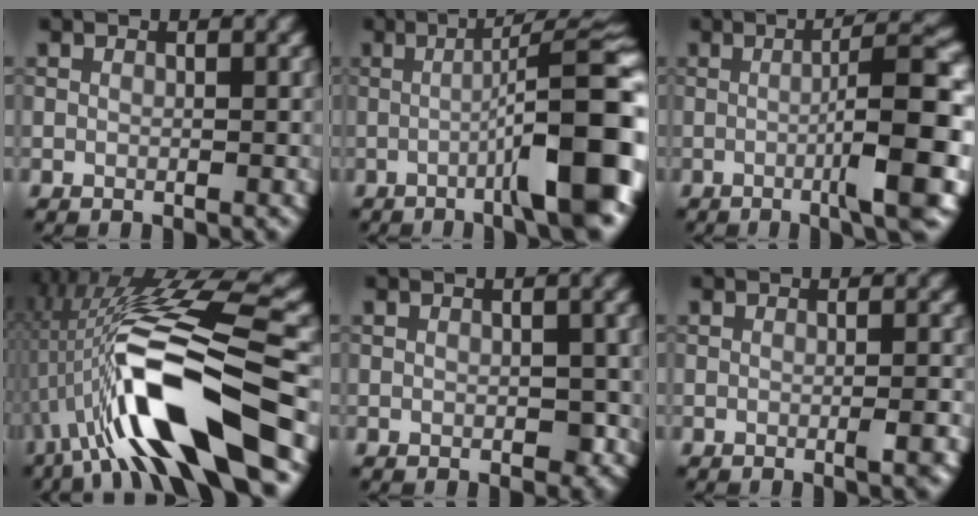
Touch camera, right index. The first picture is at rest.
{"total": 12.0, "force": [-2.9, 2.0, 11.5], "torque": [-0.139, 0.014, -0.049]}
{"total": 8.5, "force": [-1.4, 1.2, 8.3], "torque": [-0.107, 0.014, -0.030]}
{"total": 13.2, "force": [-3.4, 3.1, 12.4], "torque": [-0.218, 0.010, -0.060]}
{"total": 2.2, "force": [-0.3, 1.4, 1.7], "torque": [-0.023, -0.006, 0.000]}
{"total": 1.6, "force": [-0.5, 0.1, 1.6], "torque": [-0.024, 0.001, -0.011]}